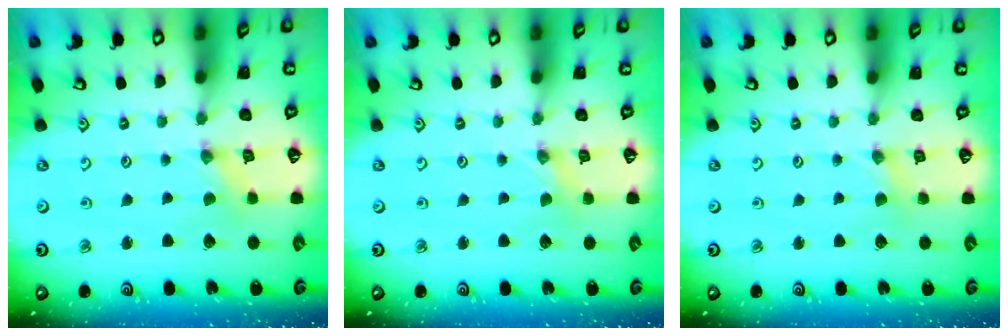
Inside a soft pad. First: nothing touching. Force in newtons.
{"total": 0.0}
{"total": 1.7, "press": 1.7, "slide": 0.3}